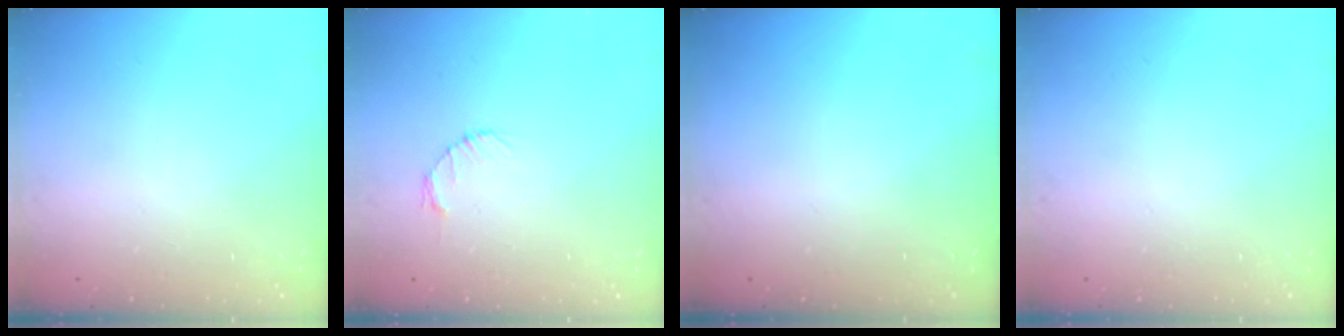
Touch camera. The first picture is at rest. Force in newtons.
{"total": 2.7, "press": 2.7, "slide": 0.4}
{"total": 0.0}
{"total": 0.0}